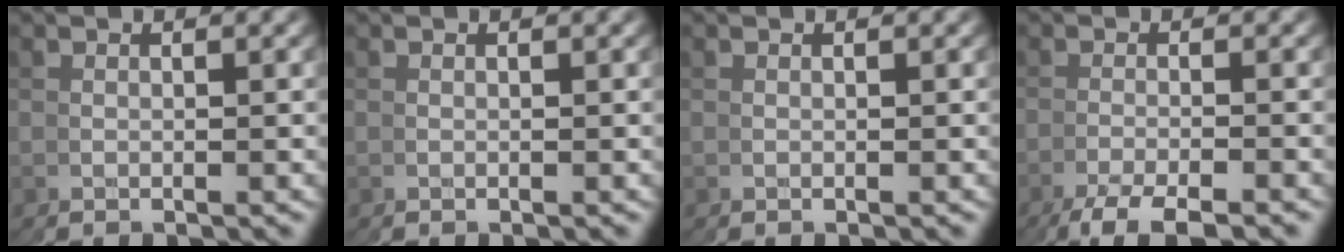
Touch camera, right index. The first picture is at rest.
{"total": 0.0}
{"total": 0.0}
{"total": 3.5, "force": [-3.0, -1.3, 1.1], "torque": [-0.018, 0.011, -0.056]}